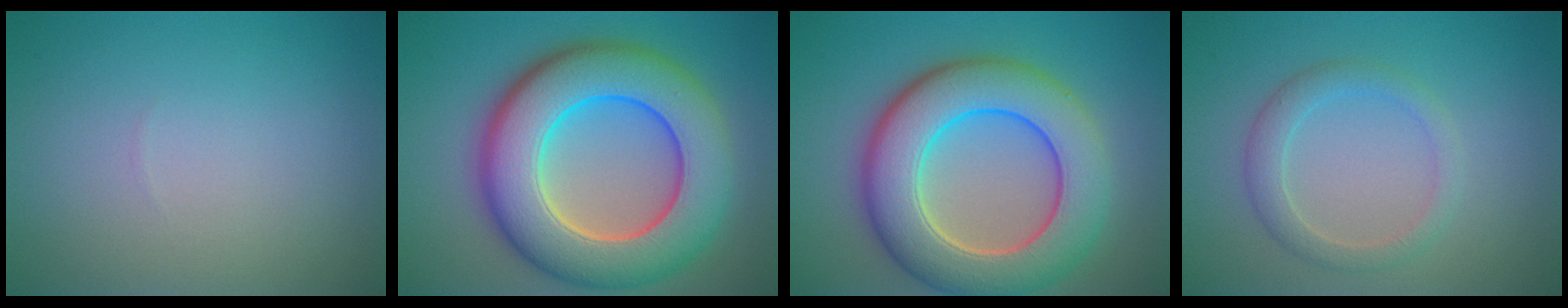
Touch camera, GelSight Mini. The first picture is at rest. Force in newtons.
{"total": 12.4, "press": 12.4, "slide": 0.9}
{"total": 10.5, "press": 10.5, "slide": 0.6}
{"total": 2.4, "press": 2.4, "slide": 0.1}